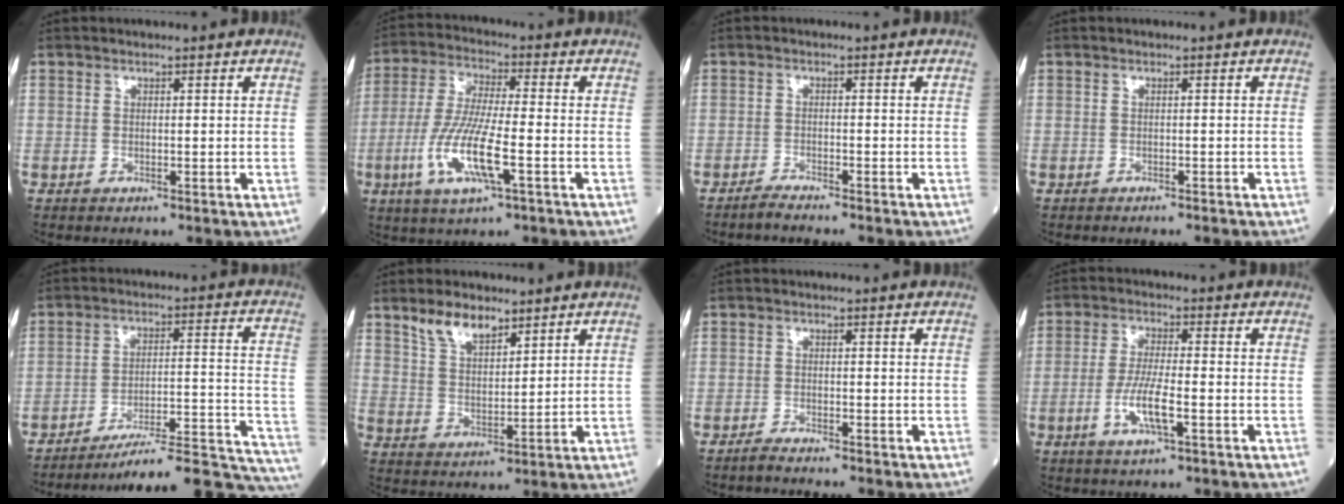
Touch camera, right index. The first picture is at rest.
{"total": 11.3, "force": [-3.7, 1.4, 10.6], "torque": [-0.223, -0.013, -0.070]}
{"total": 2.2, "force": [-2.1, -0.4, 0.7], "torque": [-0.020, -0.005, -0.035]}
{"total": 2.0, "force": [-1.9, -0.1, 0.8], "torque": [-0.014, -0.001, -0.020]}
{"total": 23.3, "force": [-21.7, 0.4, 8.6], "torque": [-0.042, 0.017, -0.292]}
{"total": 6.2, "force": [4.6, 2.4, 3.4], "torque": [-0.069, 0.004, 0.095]}
{"total": 1.9, "force": [-1.8, -0.2, 0.6], "torque": [-0.018, -0.002, -0.028]}
{"total": 5.2, "force": [-1.8, 0.7, 4.9], "torque": [-0.101, -0.005, -0.032]}